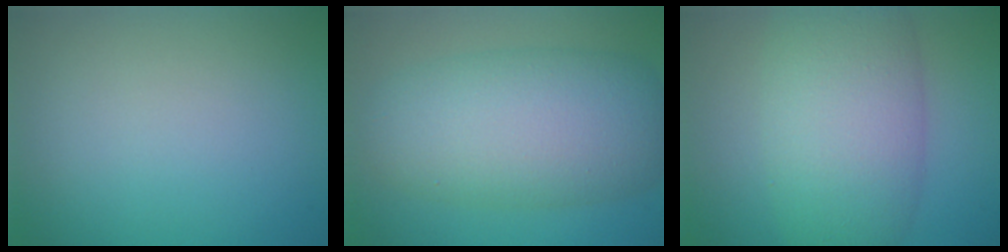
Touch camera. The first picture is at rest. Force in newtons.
{"total": 9.6, "press": 9.6, "slide": 0.1}
{"total": 9.1, "press": 9.1, "slide": 0.5}